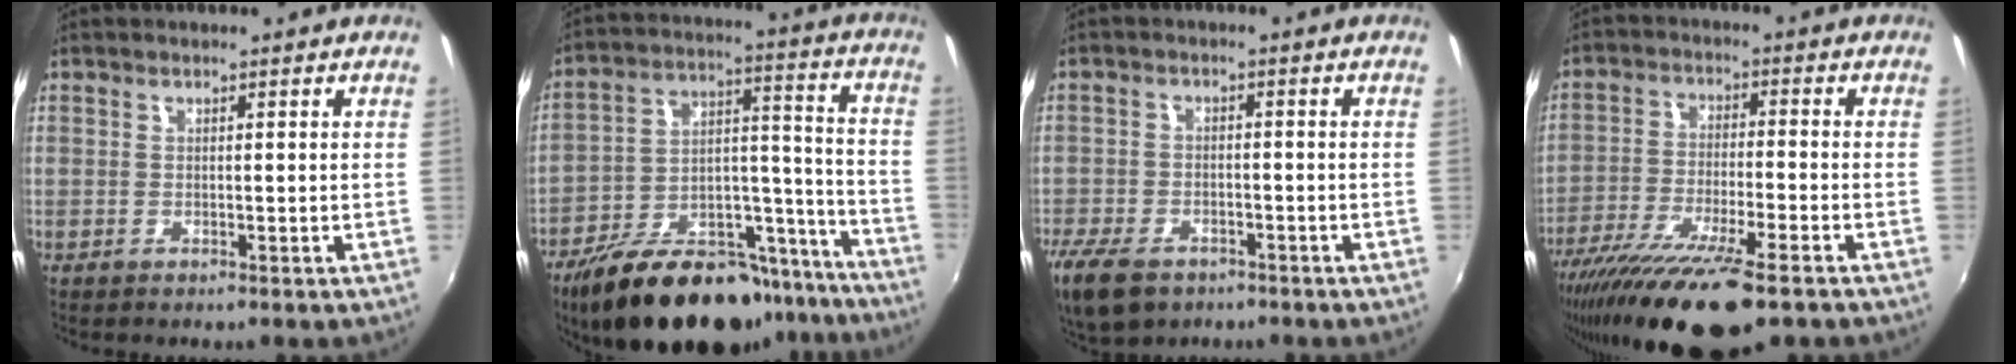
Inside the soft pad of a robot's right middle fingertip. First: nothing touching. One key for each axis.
{"total": 26.3, "fx": -19.7, "fy": 11.4, "fz": 13.2, "tx": -0.209, "ty": 0.040, "tz": -0.274}
{"total": 10.7, "fx": -7.0, "fy": 5.8, "fz": 5.6, "tx": -0.144, "ty": -0.025, "tz": -0.125}
{"total": 17.8, "fx": -12.9, "fy": 3.0, "fz": 11.9, "tx": -0.233, "ty": -0.056, "tz": -0.220}